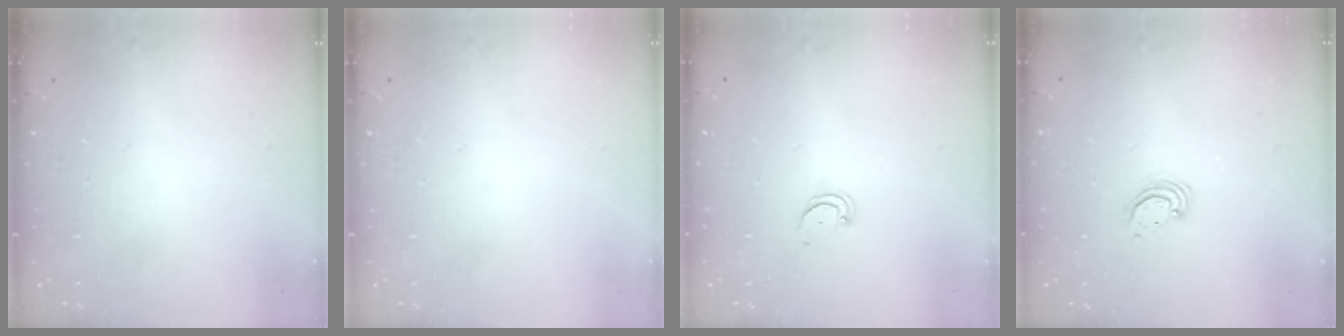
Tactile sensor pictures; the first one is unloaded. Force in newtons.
{"total": 0.0}
{"total": 2.5, "press": 2.5, "slide": 0.2}
{"total": 2.6, "press": 2.6, "slide": 0.2}